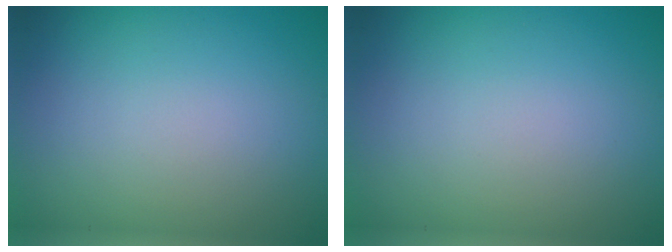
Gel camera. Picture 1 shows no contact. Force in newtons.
{"total": 0.0}